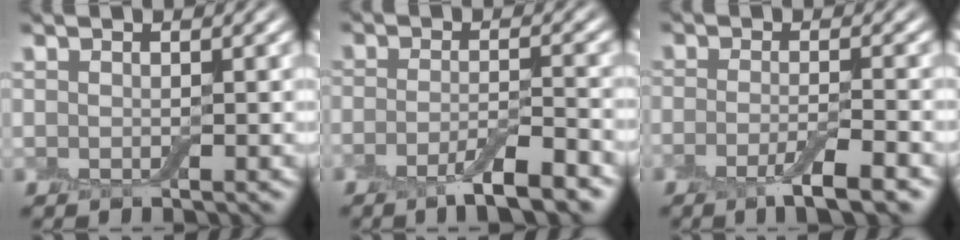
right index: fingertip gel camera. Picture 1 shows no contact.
{"total": 4.7, "force": [-2.8, 0.9, 3.6], "torque": [-0.063, -0.004, -0.057]}
{"total": 4.3, "force": [-2.4, 0.8, 3.5], "torque": [-0.061, -0.006, -0.050]}